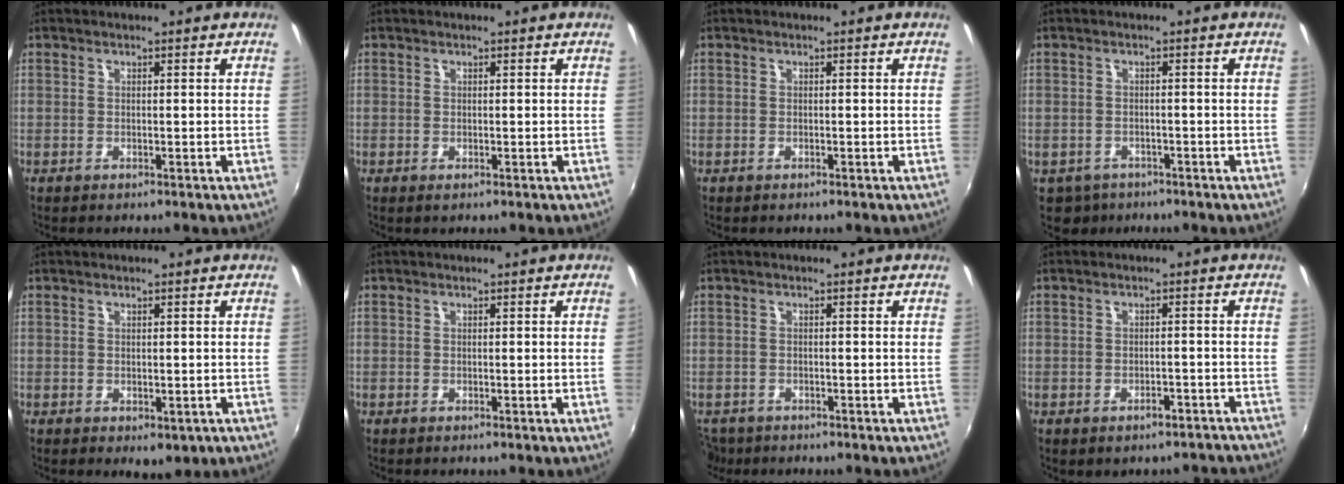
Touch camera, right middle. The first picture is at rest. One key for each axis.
{"total": 0.0}
{"total": 0.0}
{"total": 4.2, "fx": -2.5, "fy": 3.2, "fz": 1.0, "tx": -0.030, "ty": -0.007, "tz": -0.034}
{"total": 2.7, "fx": -0.7, "fy": 1.8, "fz": 1.9, "tx": -0.028, "ty": -0.010, "tz": -0.006}
{"total": 0.5, "fx": 0.1, "fy": -0.3, "fz": 0.4, "tx": -0.003, "ty": -0.001, "tz": 0.001}
{"total": 4.4, "fx": -3.2, "fy": 2.7, "fz": 1.5, "tx": -0.045, "ty": -0.014, "tz": -0.056}
{"total": 6.2, "fx": -5.2, "fy": 2.7, "fz": 1.8, "tx": -0.025, "ty": 0.010, "tz": -0.050}